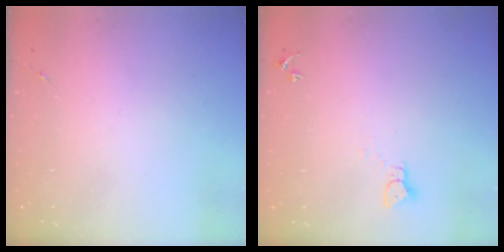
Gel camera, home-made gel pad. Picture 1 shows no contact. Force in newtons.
{"total": 2.3, "press": 2.3, "slide": 0.2}